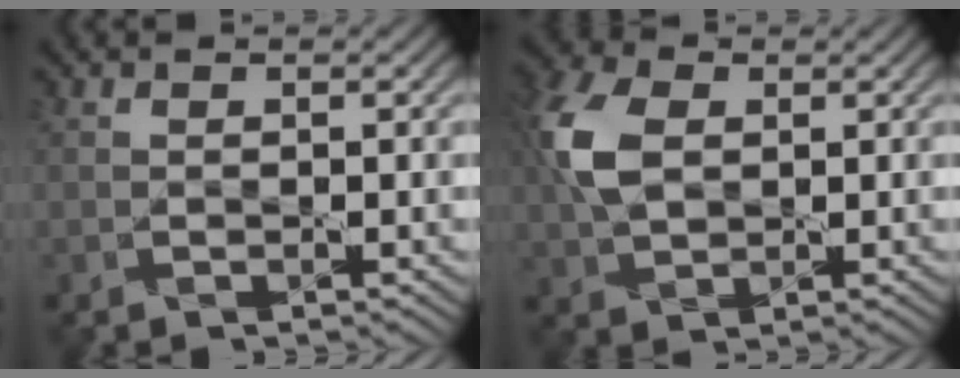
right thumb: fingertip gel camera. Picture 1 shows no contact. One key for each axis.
{"total": 7.2, "fx": 1.3, "fy": 4.6, "fz": 5.4, "tx": -0.147, "ty": 0.011, "tz": 0.020}